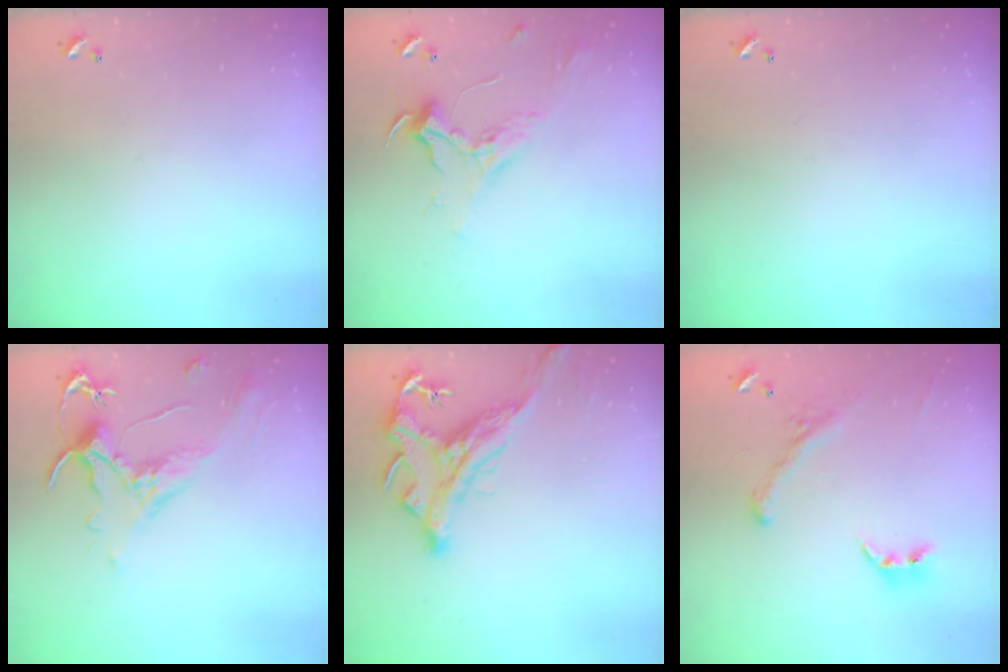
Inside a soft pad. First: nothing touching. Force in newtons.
{"total": 2.5, "press": 2.3, "slide": 0.8}
{"total": 0.0}
{"total": 1.5, "press": 1.0, "slide": 1.1}
{"total": 2.9, "press": 2.5, "slide": 1.4}
{"total": 2.9, "press": 2.7, "slide": 1.2}